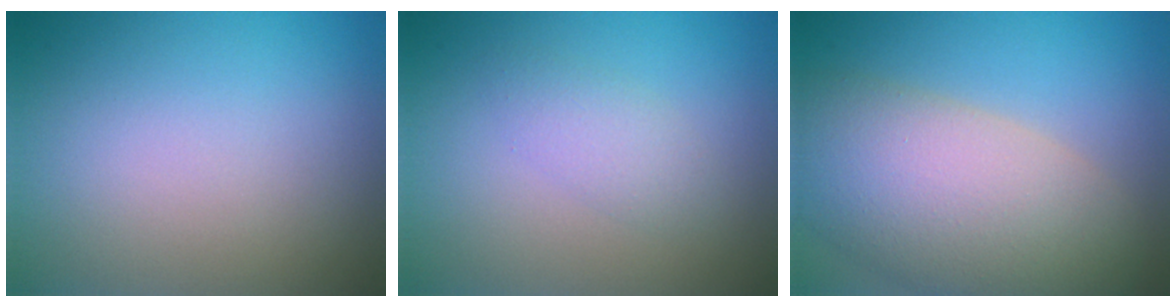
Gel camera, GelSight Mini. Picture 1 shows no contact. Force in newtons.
{"total": 1.8, "press": 1.8, "slide": 0.1}
{"total": 10.3, "press": 10.3, "slide": 0.8}